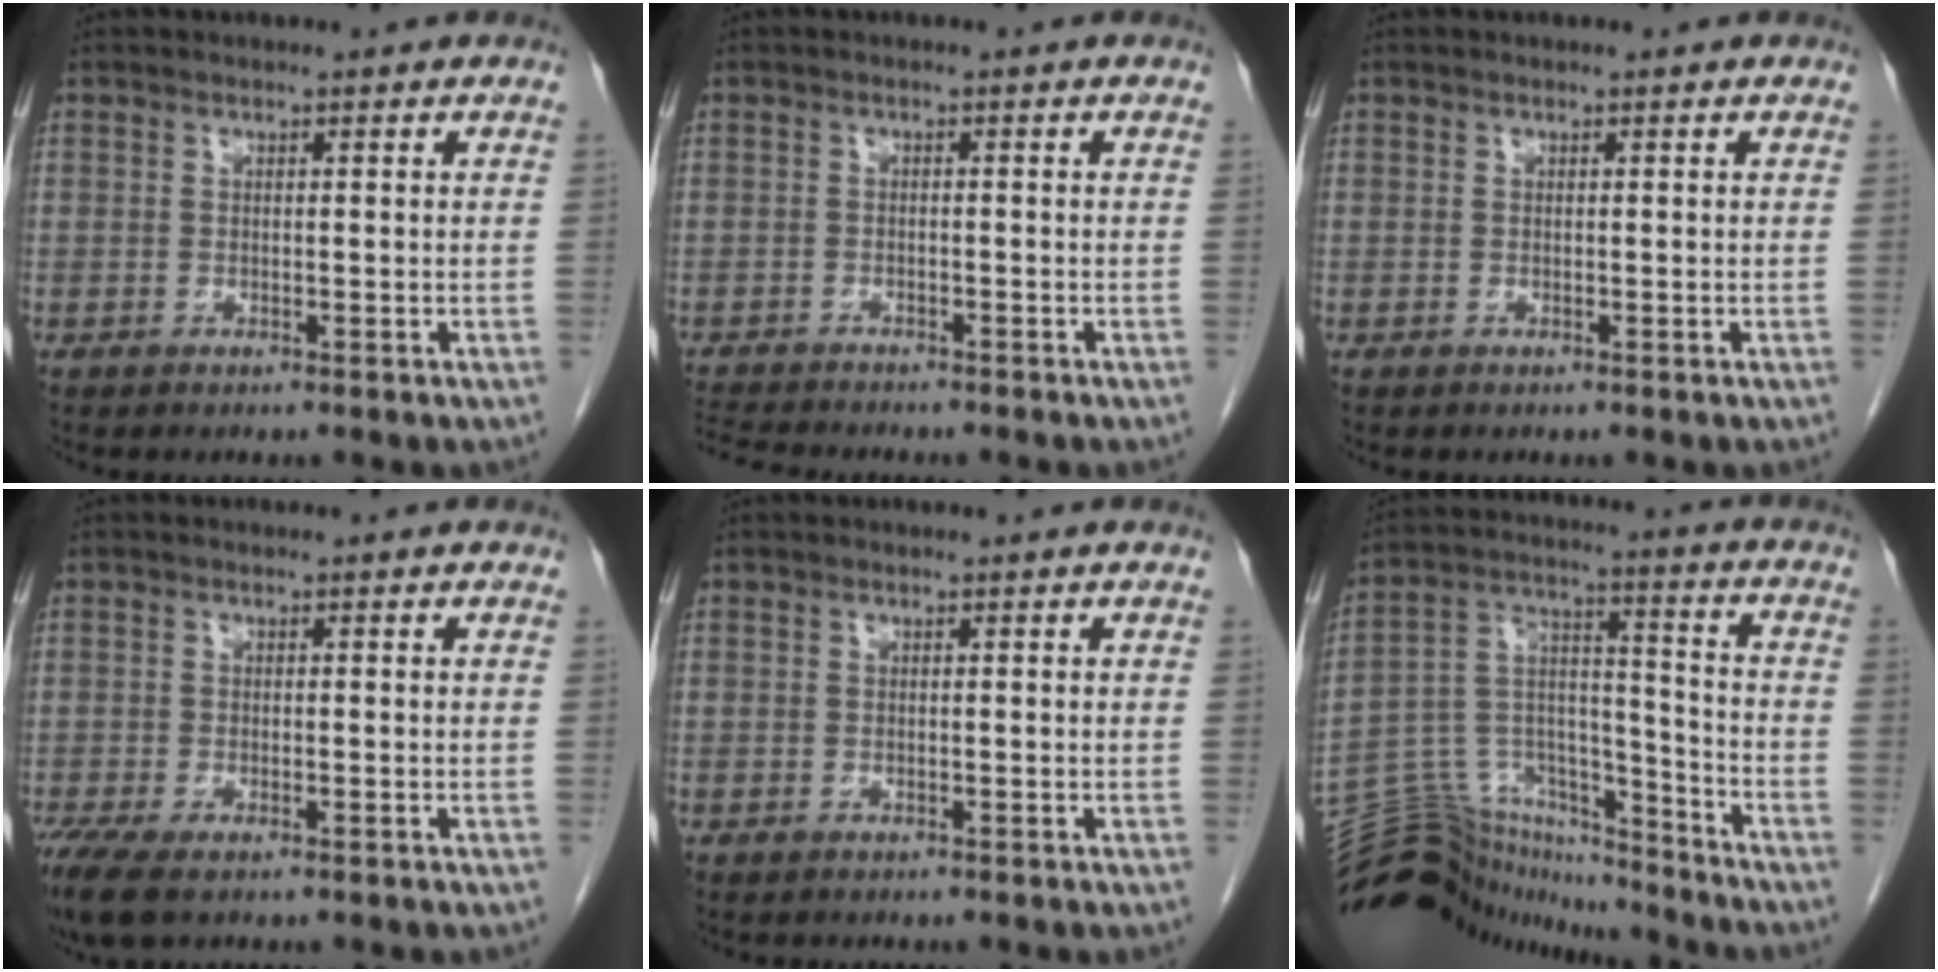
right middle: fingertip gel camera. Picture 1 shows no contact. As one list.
[{"total": 6.8, "force": [-6.3, 0.9, 2.4], "torque": [-0.042, -0.010, -0.100]}, {"total": 0.0}, {"total": 6.8, "force": [-4.6, 2.6, 4.3], "torque": [-0.091, -0.019, -0.078]}, {"total": 0.6, "force": [-0.5, 0.4, 0.0], "torque": [-0.007, 0.003, -0.006]}, {"total": 18.0, "force": [-17.4, 4.3, 2.1], "torque": [-0.043, 0.059, -0.283]}]